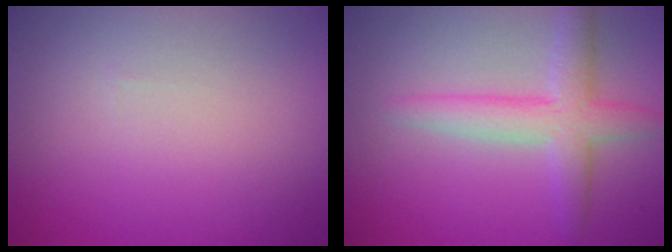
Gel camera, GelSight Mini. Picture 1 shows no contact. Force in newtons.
{"total": 3.8, "press": 3.8, "slide": 0.2}